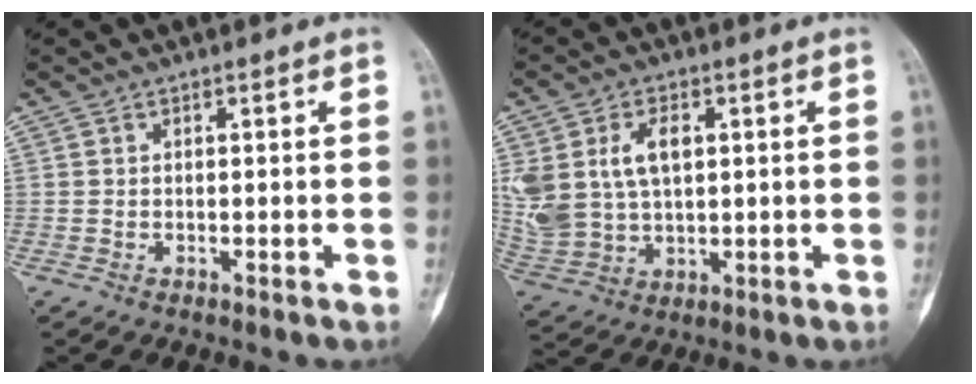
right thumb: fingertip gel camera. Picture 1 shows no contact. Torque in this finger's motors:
{"motor_torque": [-0.38, 1.05, 0.09, -0.01, 0.10]}